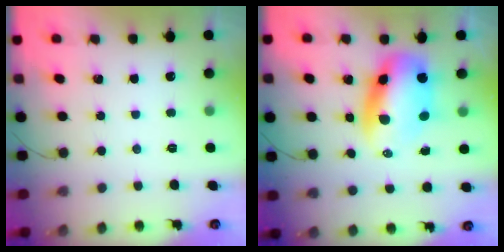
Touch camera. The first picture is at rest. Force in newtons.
{"total": 10.7, "press": 10.4, "slide": 2.7}